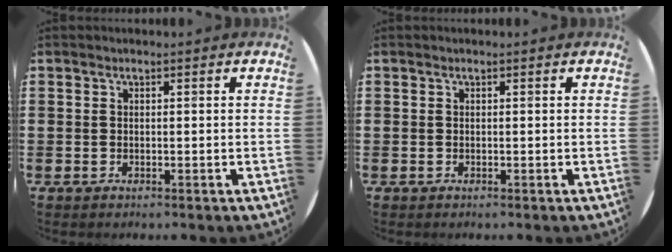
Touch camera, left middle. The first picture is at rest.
{"total": 0.0}